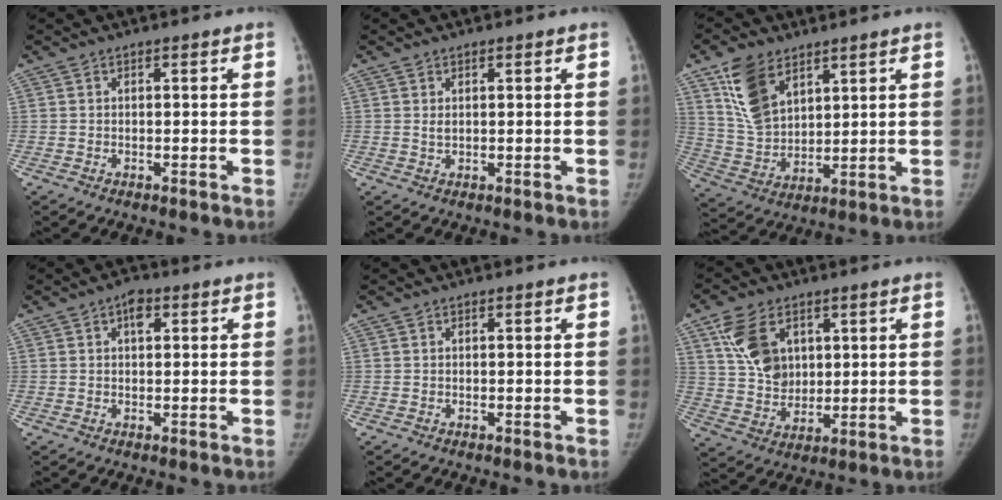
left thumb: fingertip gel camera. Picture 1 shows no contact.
{"total": 1.2, "force": [0.3, 0.8, 0.8], "torque": [-0.009, -0.002, 0.008]}
{"total": 12.2, "force": [6.6, 7.4, 7.1], "torque": [-0.112, -0.025, 0.142]}
{"total": 3.1, "force": [1.2, 2.0, 2.1], "torque": [-0.021, 0.004, 0.013]}
{"total": 0.0}
{"total": 11.2, "force": [4.5, 8.1, 6.3], "torque": [-0.085, -0.018, 0.094]}